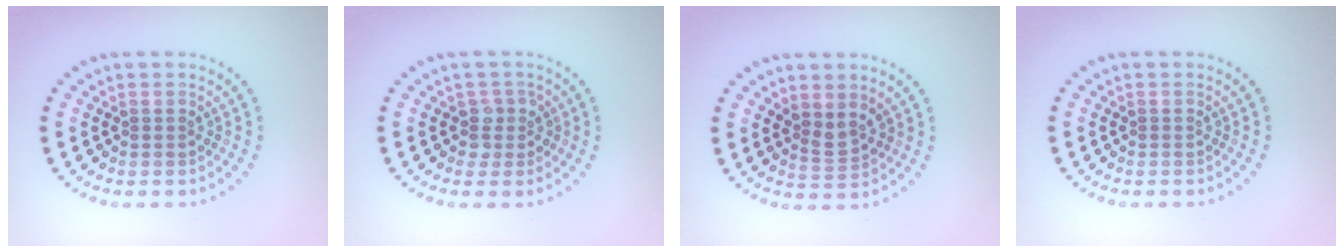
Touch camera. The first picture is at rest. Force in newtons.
{"total": 1.7, "press": 1.4, "slide": 1.1}
{"total": 1.8, "press": 1.4, "slide": 1.2}
{"total": 0.0}